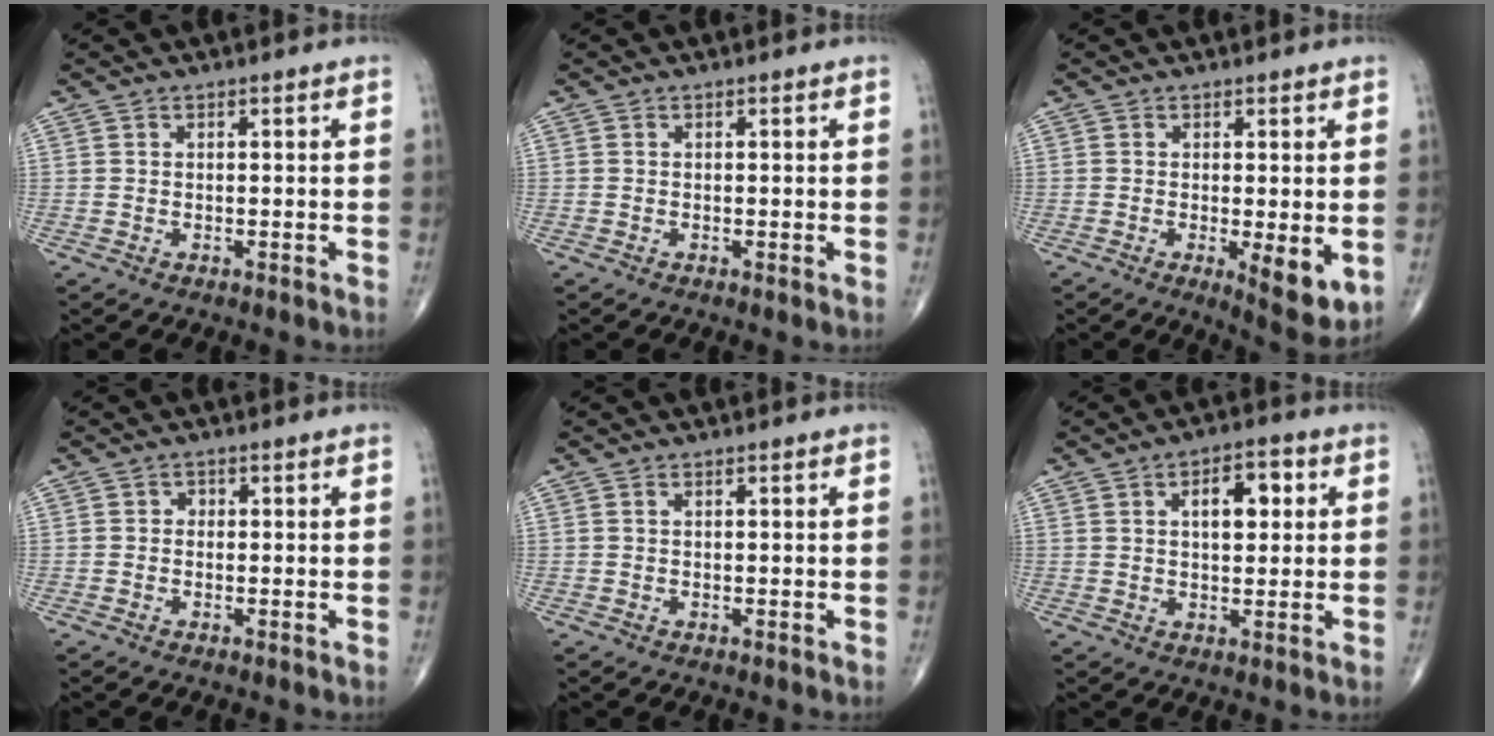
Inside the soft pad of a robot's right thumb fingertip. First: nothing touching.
{"total": 0.0}
{"total": 7.1, "force": [-1.2, 2.2, 6.6], "torque": [-0.090, -0.021, -0.015]}
{"total": 1.1, "force": [-0.1, 1.0, 0.5], "torque": [0.002, 0.004, -0.008]}
{"total": 0.0}
{"total": 7.5, "force": [2.1, 3.9, 6.1], "torque": [-0.068, 0.005, 0.030]}